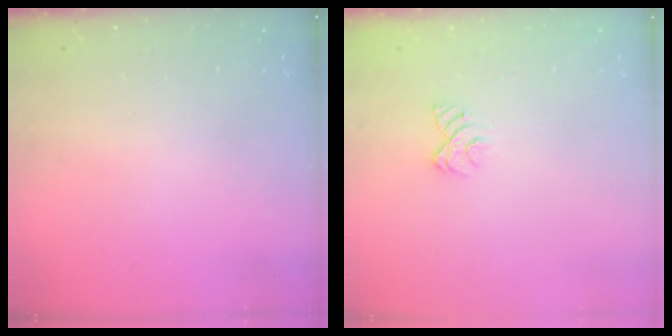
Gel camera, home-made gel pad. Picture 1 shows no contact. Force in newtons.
{"total": 3.5, "press": 3.2, "slide": 1.2}